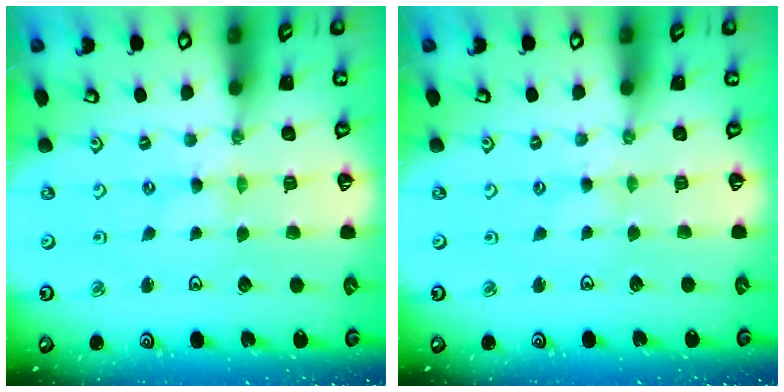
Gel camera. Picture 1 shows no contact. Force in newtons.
{"total": 1.3, "press": 1.2, "slide": 0.3}